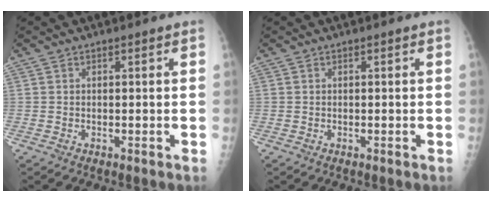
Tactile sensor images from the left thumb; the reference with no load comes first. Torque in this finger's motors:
{"motor_torque": [0.00, 0.00, 0.00, -0.01, 0.01]}